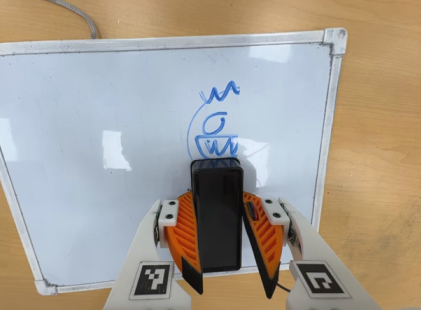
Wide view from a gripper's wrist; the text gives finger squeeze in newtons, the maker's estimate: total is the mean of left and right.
{"total": 7.9, "left": 8.5, "right": 7.3}